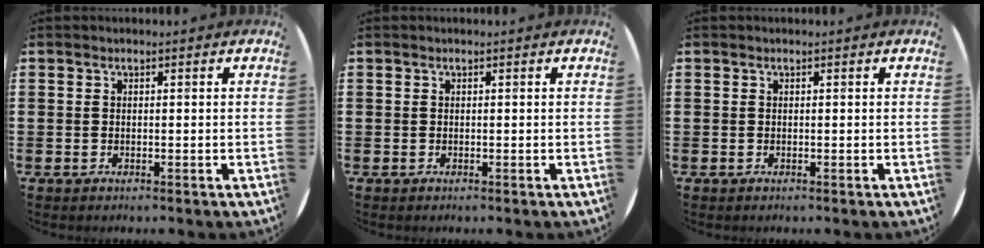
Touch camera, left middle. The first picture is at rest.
{"total": 0.0}
{"total": 0.0}